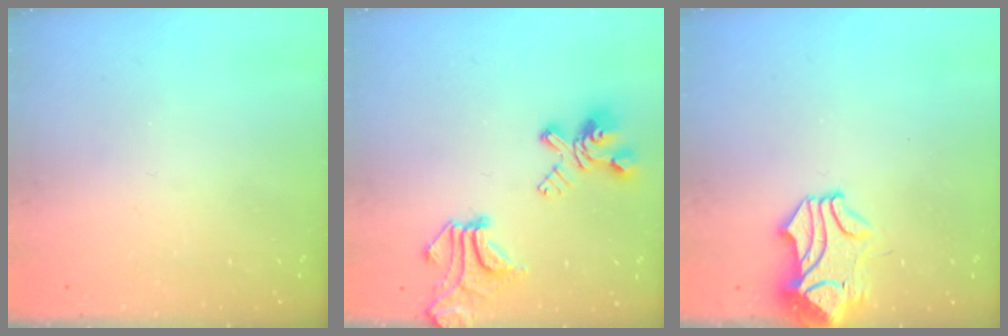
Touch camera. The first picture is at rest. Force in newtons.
{"total": 11.4, "press": 11.1, "slide": 2.6}
{"total": 1.6, "press": 0.8, "slide": 1.3}